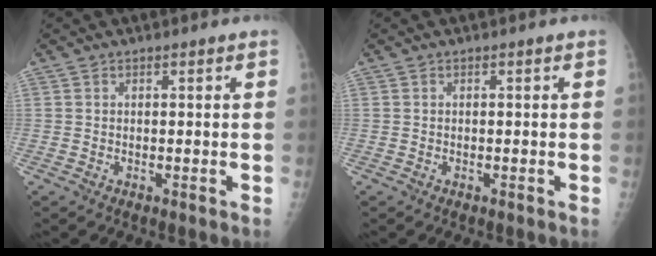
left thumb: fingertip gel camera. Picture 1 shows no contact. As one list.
[{"total": 0.0}]